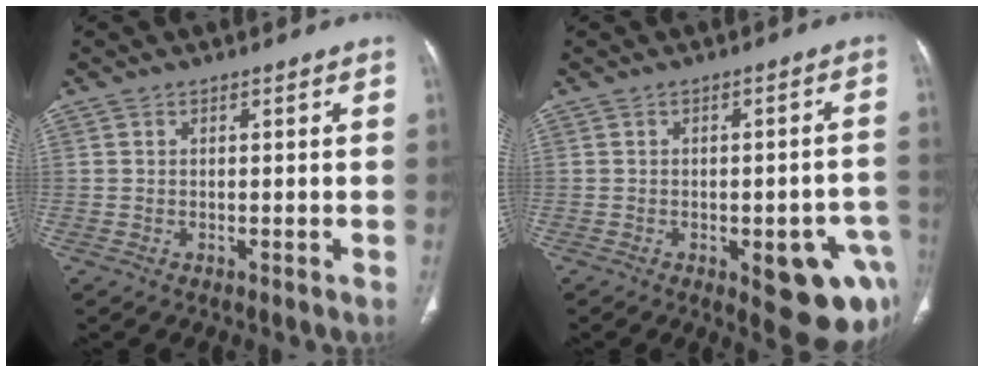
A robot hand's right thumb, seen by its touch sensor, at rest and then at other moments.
{"total": 13.6, "force": [-5.0, 5.4, 11.4], "torque": [-0.097, 0.022, -0.044]}